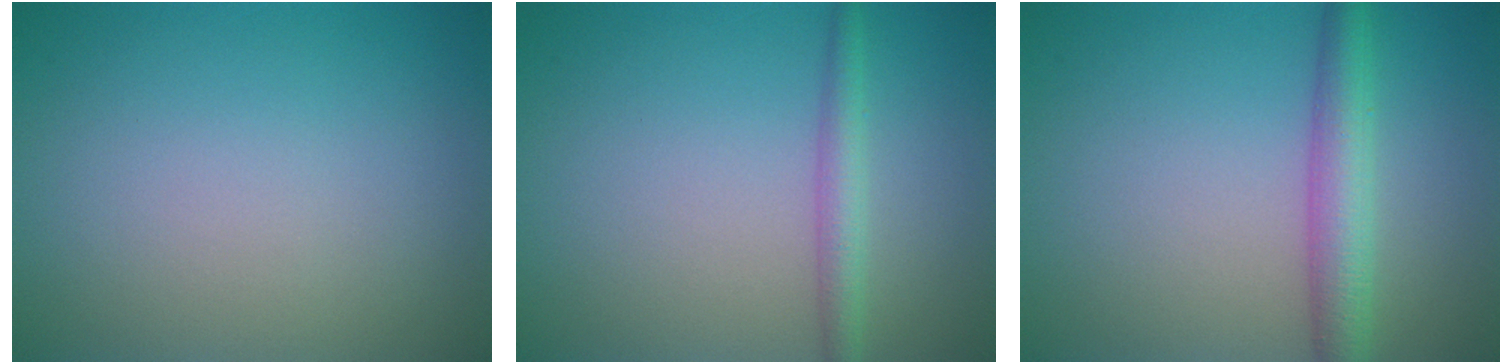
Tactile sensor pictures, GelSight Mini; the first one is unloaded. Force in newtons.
{"total": 2.2, "press": 2.2, "slide": 0.1}
{"total": 4.0, "press": 4.0, "slide": 0.1}